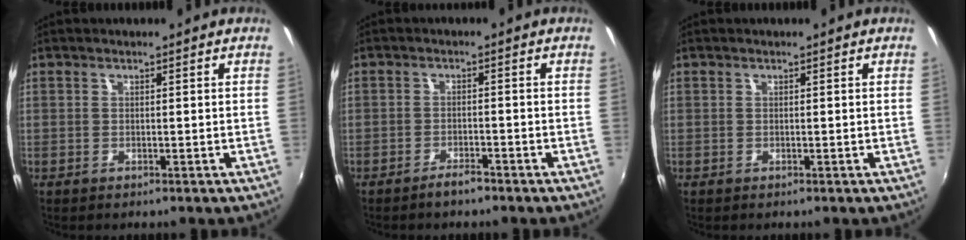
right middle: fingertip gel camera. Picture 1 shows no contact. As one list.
[{"total": 2.5, "force": [-2.2, 0.5, 1.1], "torque": [-0.031, 0.001, -0.038]}, {"total": 0.0}]